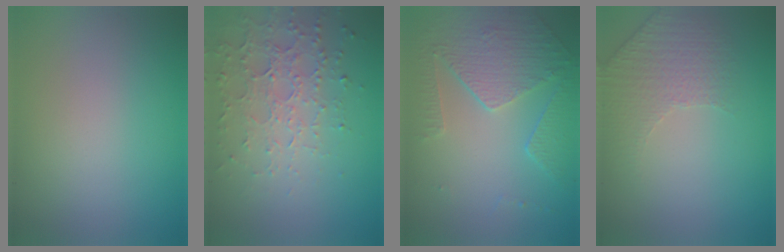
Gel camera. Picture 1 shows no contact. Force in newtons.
{"total": 4.5, "press": 3.3, "slide": 3.1}
{"total": 5.0, "press": 3.7, "slide": 3.4}
{"total": 1.9, "press": 1.6, "slide": 1.0}